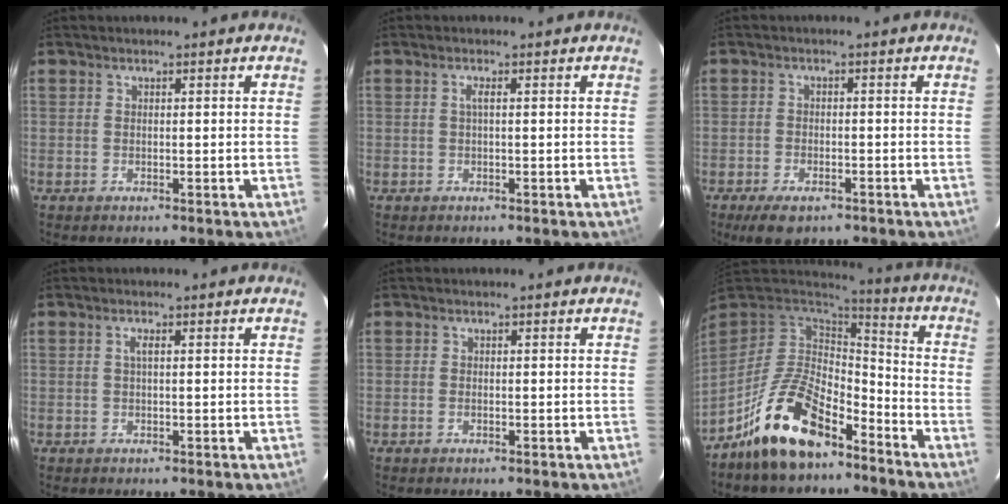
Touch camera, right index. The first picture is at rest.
{"total": 1.0, "force": [0.0, -0.2, 1.0], "torque": [-0.017, 0.001, -0.001]}
{"total": 5.8, "force": [-4.2, 2.5, 3.1], "torque": [-0.075, -0.016, -0.066]}
{"total": 1.1, "force": [0.2, 0.0, 1.1], "torque": [-0.021, 0.001, 0.002]}
{"total": 0.6, "force": [-0.3, 0.4, 0.4], "torque": [-0.006, -0.002, -0.005]}
{"total": 16.4, "force": [-10.9, 7.1, 10.0], "torque": [-0.208, 0.001, -0.191]}